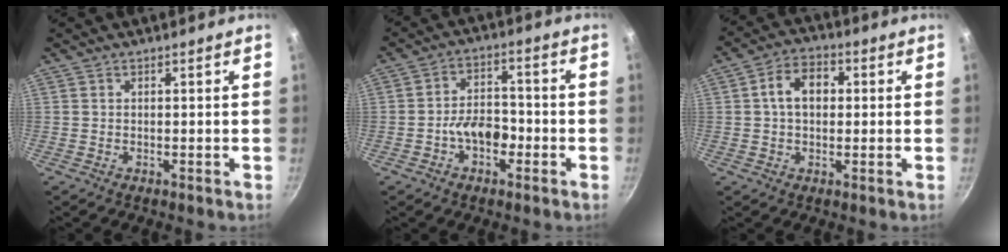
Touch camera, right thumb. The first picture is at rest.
{"total": 7.1, "force": [-2.5, 4.6, 4.9], "torque": [-0.055, 0.032, -0.046]}
{"total": 7.8, "force": [1.1, 5.4, 5.5], "torque": [-0.071, 0.019, 0.006]}